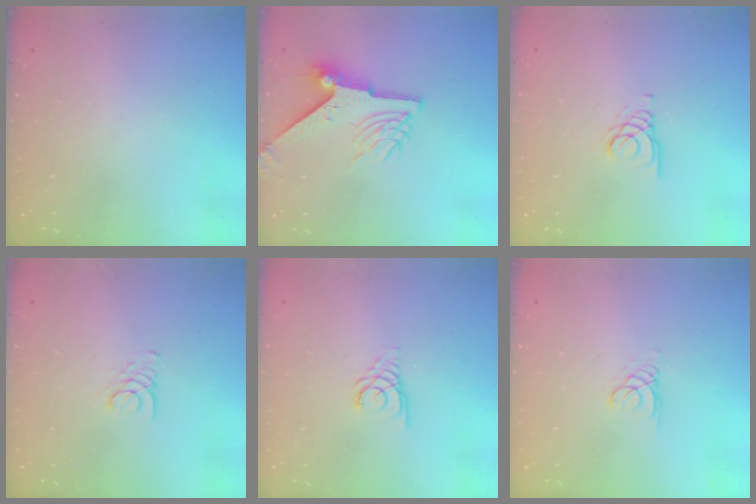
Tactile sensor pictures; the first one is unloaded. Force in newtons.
{"total": 9.0, "press": 9.0, "slide": 0.8}
{"total": 1.6, "press": 1.6, "slide": 0.2}
{"total": 1.6, "press": 1.6, "slide": 0.1}
{"total": 2.7, "press": 2.7, "slide": 0.3}
{"total": 1.3, "press": 1.3, "slide": 0.1}